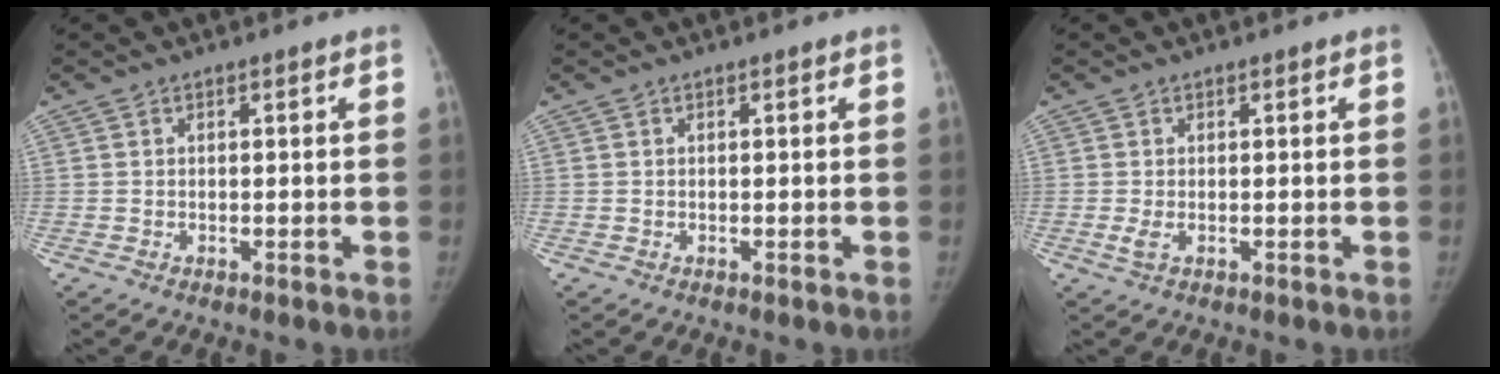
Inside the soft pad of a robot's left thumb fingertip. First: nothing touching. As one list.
[{"total": 0.0}, {"total": 1.5, "force": [0.0, 0.7, 1.3], "torque": [-0.033, -0.004, 0.004]}]